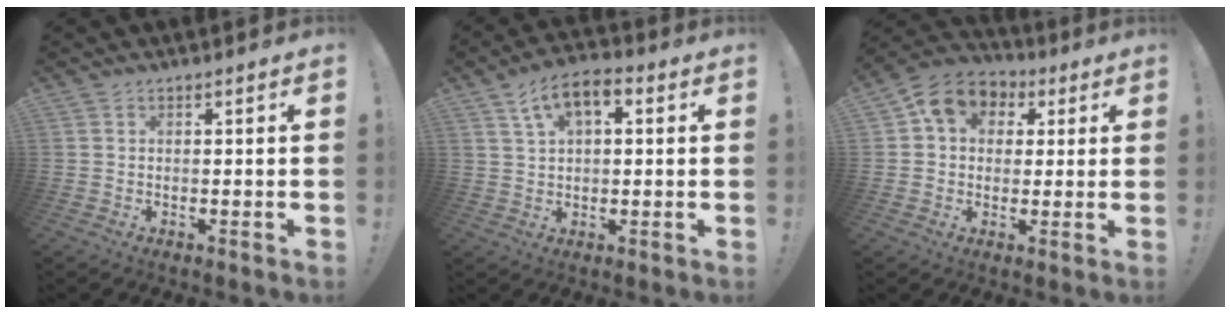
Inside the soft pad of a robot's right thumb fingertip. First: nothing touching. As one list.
[{"total": 8.2, "force": [3.1, 4.4, 6.2], "torque": [-0.097, 0.000, 0.058]}, {"total": 9.6, "force": [2.9, 8.0, 4.6], "torque": [-0.061, -0.001, 0.057]}]